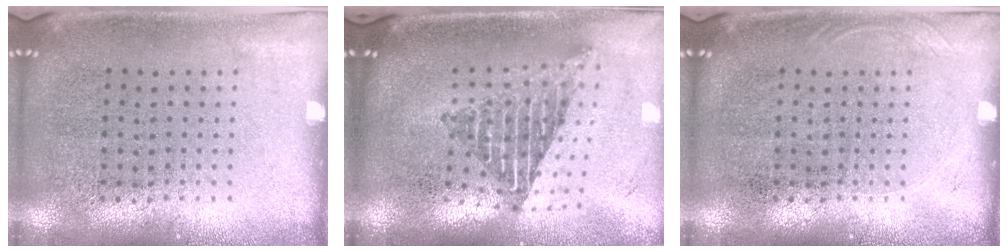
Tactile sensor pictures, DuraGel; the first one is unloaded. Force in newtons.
{"total": 2.2, "press": 1.6, "slide": 1.5}
{"total": 0.7, "press": 0.6, "slide": 0.2}